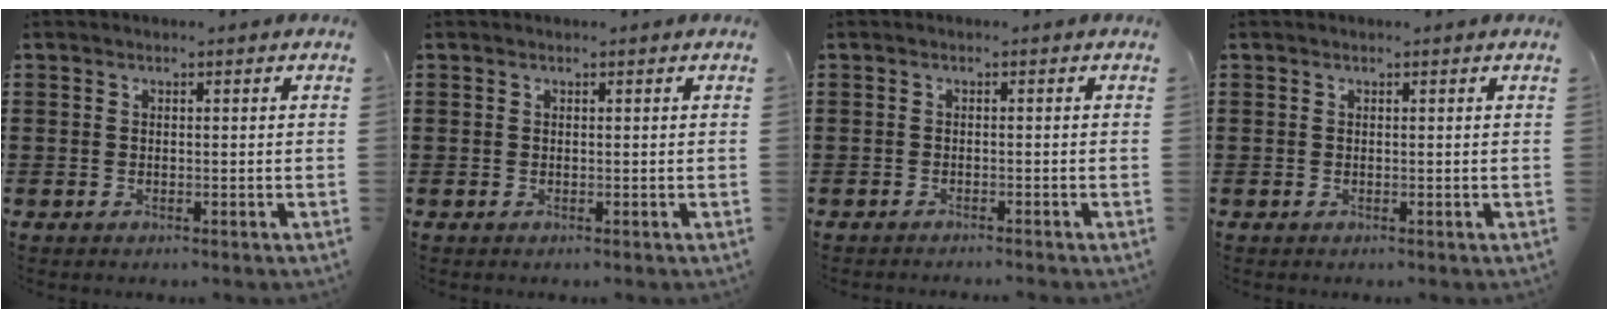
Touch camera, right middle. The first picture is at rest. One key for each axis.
{"total": 0.0}
{"total": 0.8, "fx": -0.8, "fy": -0.1, "fz": 0.1, "tx": -0.004, "ty": -0.001, "tz": -0.017}
{"total": 0.0}